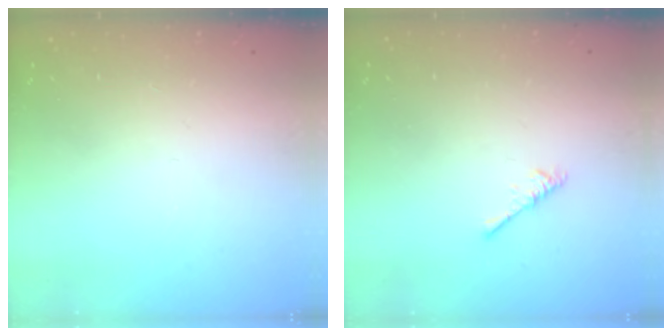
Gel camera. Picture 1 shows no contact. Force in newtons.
{"total": 2.2, "press": 2.1, "slide": 0.5}